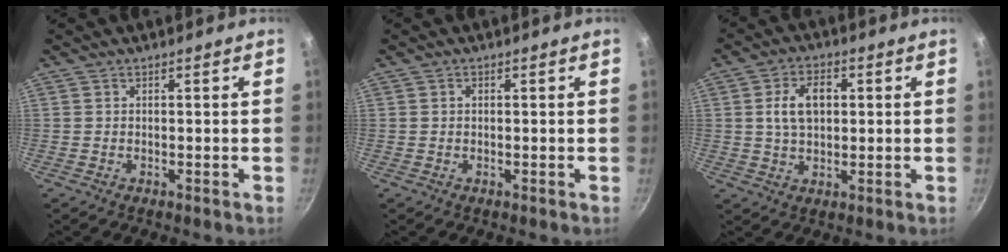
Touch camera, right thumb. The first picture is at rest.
{"total": 0.8, "force": [0.2, 0.6, 0.5], "torque": [-0.007, 0.004, 0.002]}
{"total": 7.9, "force": [1.3, 5.0, 6.0], "torque": [-0.087, 0.008, 0.021]}